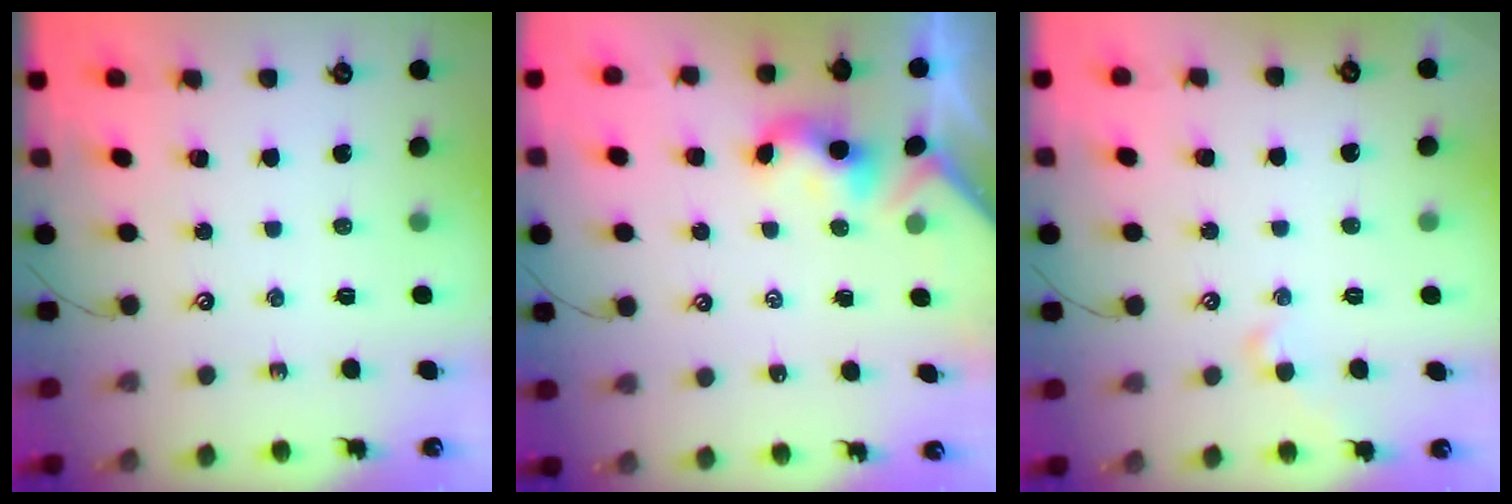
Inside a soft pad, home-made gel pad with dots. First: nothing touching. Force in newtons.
{"total": 2.4, "press": 2.3, "slide": 0.2}
{"total": 1.0, "press": 1.0, "slide": 0.4}